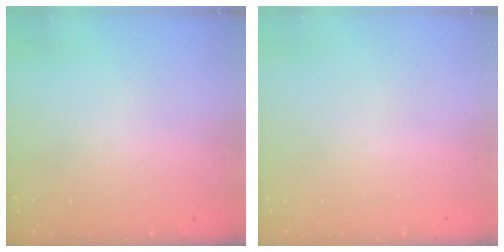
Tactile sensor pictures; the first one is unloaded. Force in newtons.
{"total": 0.0}